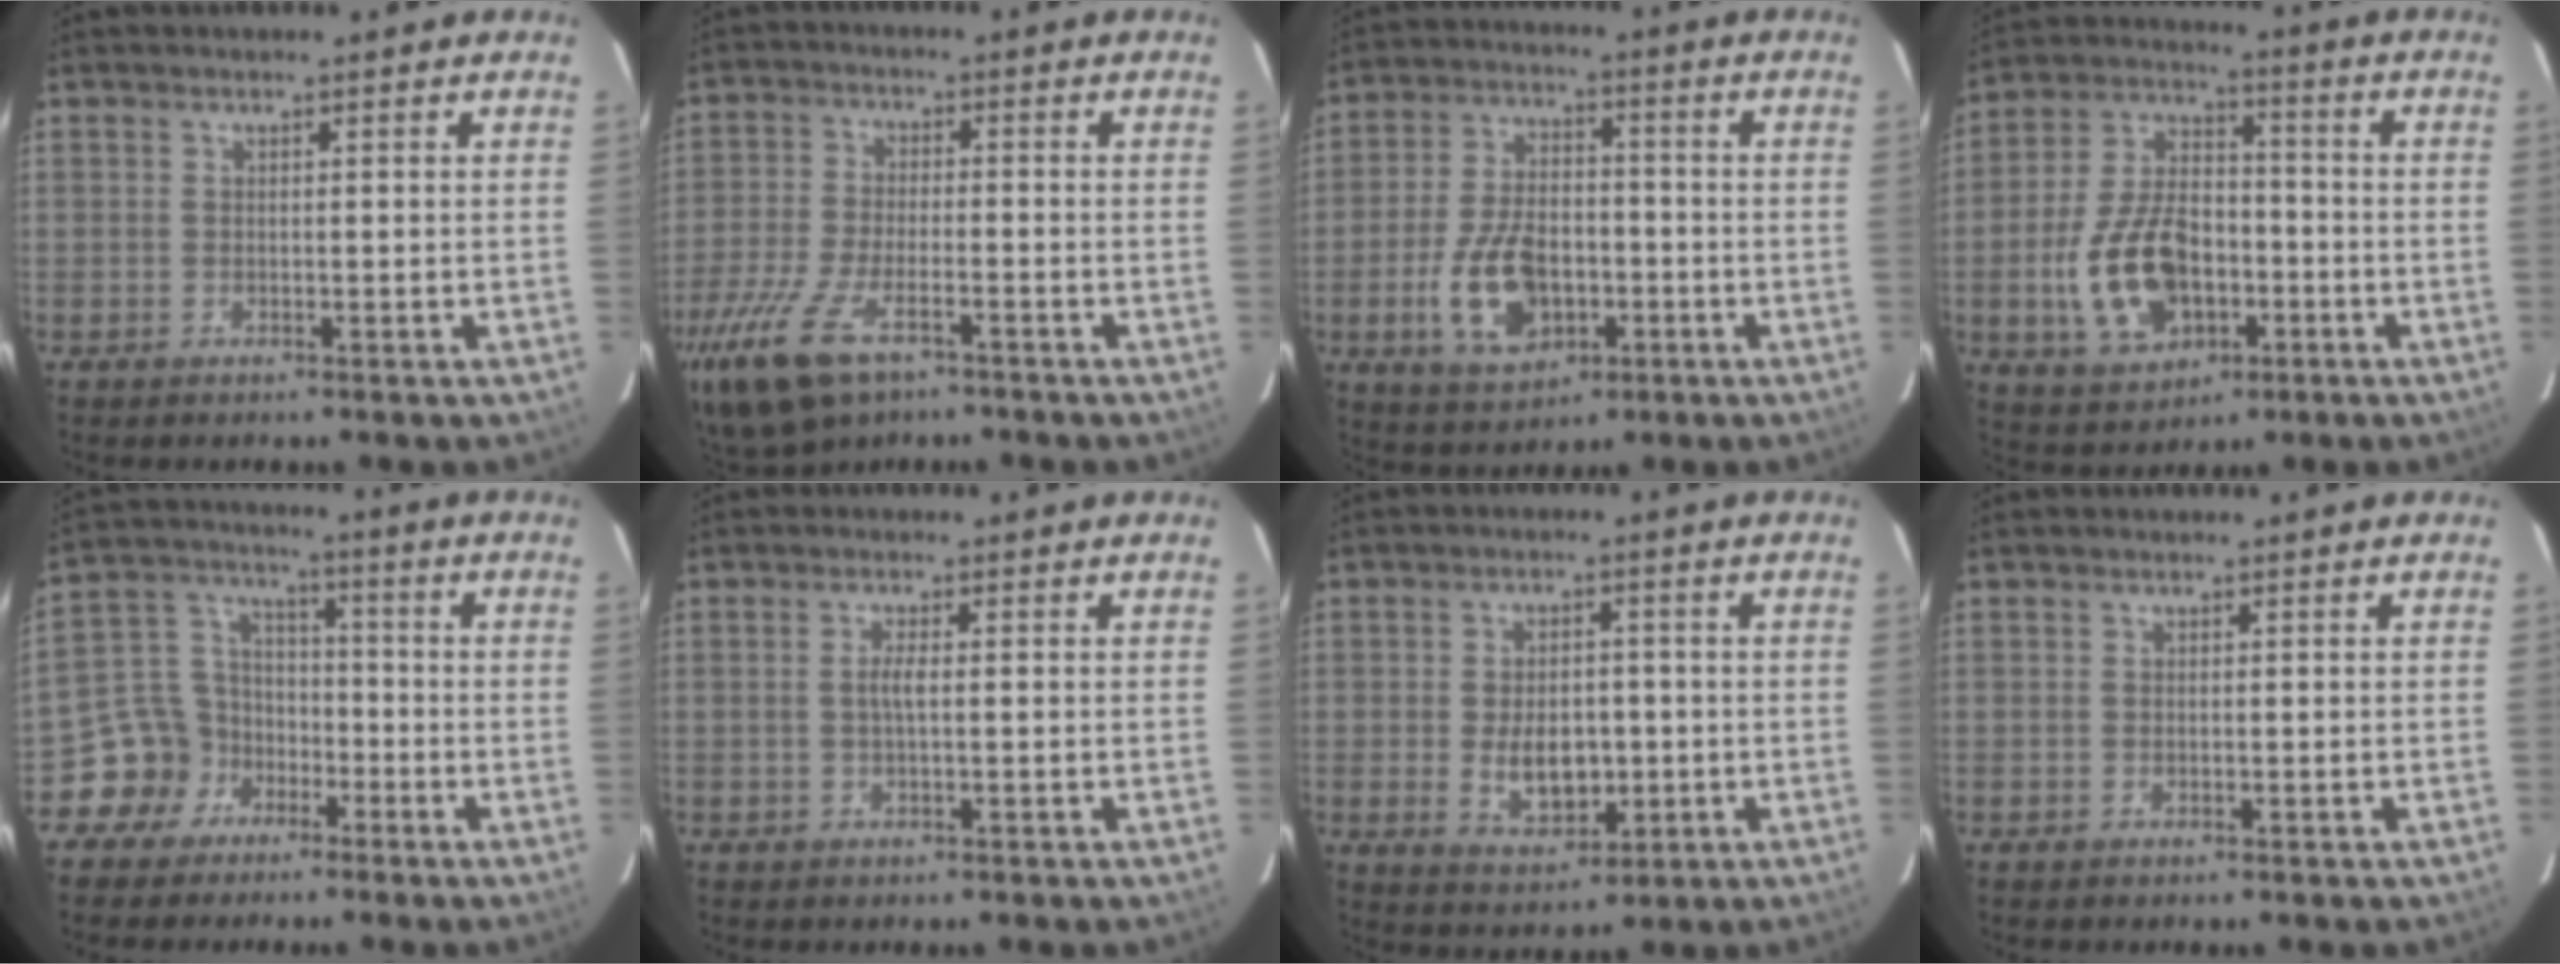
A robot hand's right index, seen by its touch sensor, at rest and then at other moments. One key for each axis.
{"total": 18.5, "fx": -10.9, "fy": 8.4, "fz": 12.3, "tx": -0.293, "ty": -0.053, "tz": -0.198}
{"total": 12.8, "fx": -4.1, "fy": 7.7, "fz": 9.4, "tx": -0.194, "ty": 0.003, "tz": -0.060}
{"total": 15.8, "fx": -4.6, "fy": 9.9, "fz": 11.5, "tx": -0.244, "ty": 0.010, "tz": -0.066}
{"total": 9.4, "fx": -5.6, "fy": 7.5, "fz": 1.1, "tx": -0.038, "ty": 0.038, "tz": -0.104}
{"total": 1.8, "fx": -0.1, "fy": 0.1, "fz": 1.8, "tx": -0.034, "ty": 0.001, "tz": -0.005}
{"total": 8.1, "fx": -1.3, "fy": 5.1, "fz": 6.1, "tx": -0.115, "ty": -0.004, "tz": -0.009}
{"total": 0.0}